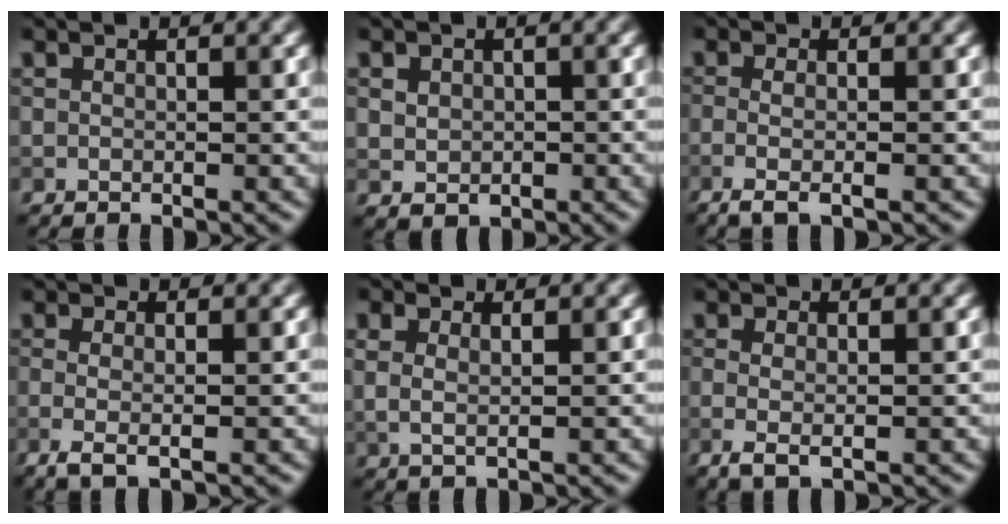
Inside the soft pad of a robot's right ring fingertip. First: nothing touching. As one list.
[{"total": 2.1, "force": [0.3, 1.8, 1.0], "torque": [-0.018, -0.003, 0.008]}, {"total": 2.9, "force": [-0.9, 1.0, 2.6], "torque": [-0.039, -0.009, -0.023]}, {"total": 2.5, "force": [-0.4, 0.8, 2.3], "torque": [-0.043, -0.006, -0.010]}, {"total": 2.1, "force": [0.9, 1.0, 1.6], "torque": [-0.031, 0.001, 0.008]}, {"total": 2.1, "force": [-0.3, 0.6, 1.9], "torque": [-0.039, -0.006, -0.006]}]